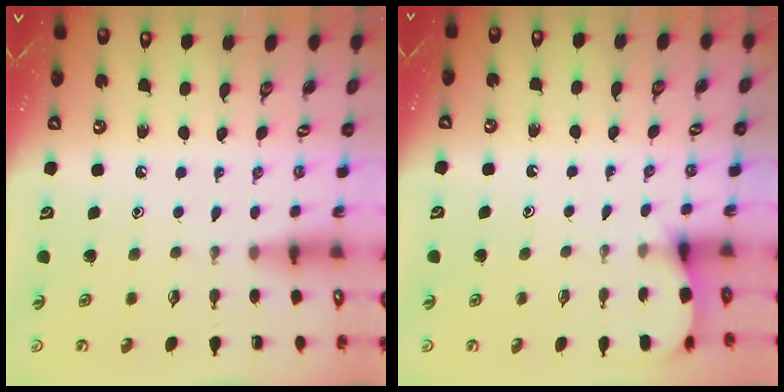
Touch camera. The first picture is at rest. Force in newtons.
{"total": 5.0, "press": 5.0, "slide": 0.4}